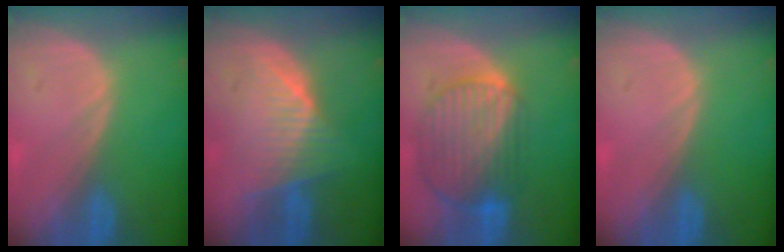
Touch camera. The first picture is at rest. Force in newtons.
{"total": 7.4, "press": 6.7, "slide": 3.2}
{"total": 10.4, "press": 8.8, "slide": 5.5}
{"total": 0.0}